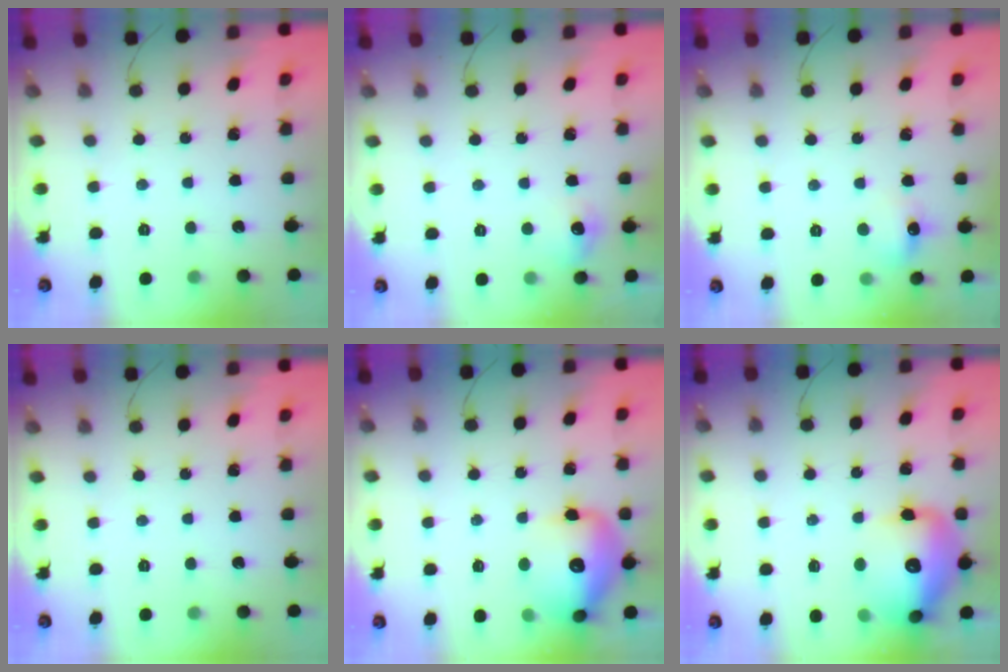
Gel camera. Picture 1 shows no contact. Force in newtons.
{"total": 6.9, "press": 6.7, "slide": 1.7}
{"total": 6.9, "press": 6.7, "slide": 1.9}
{"total": 0.0}
{"total": 15.6, "press": 15.4, "slide": 2.5}
{"total": 18.4, "press": 18.2, "slide": 2.9}